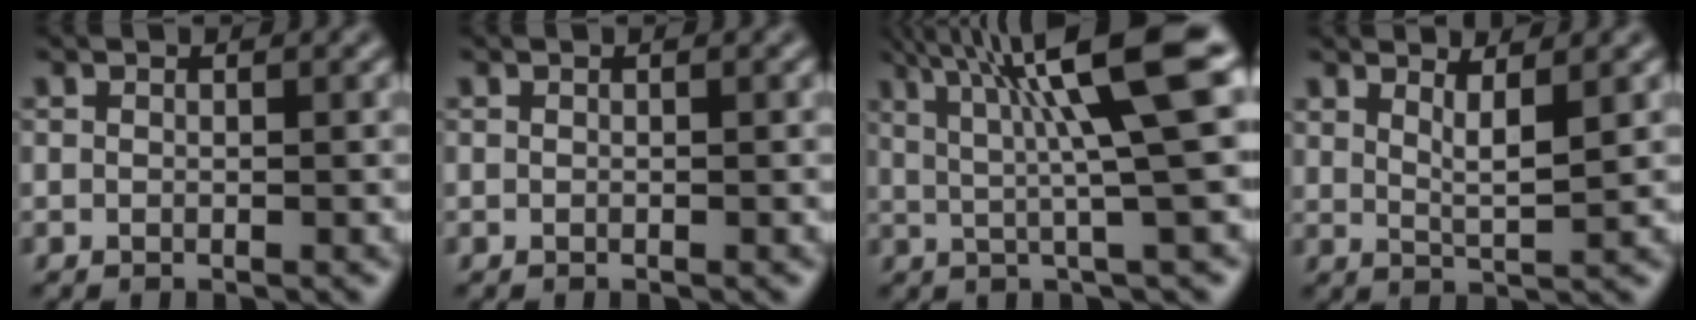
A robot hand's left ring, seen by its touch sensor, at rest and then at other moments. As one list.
[{"total": 0.0}, {"total": 9.7, "force": [3.3, 1.2, 9.0], "torque": [-0.124, 0.011, 0.054]}, {"total": 2.2, "force": [1.4, 0.5, 1.7], "torque": [-0.025, -0.009, 0.026]}]